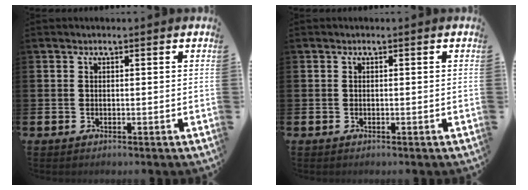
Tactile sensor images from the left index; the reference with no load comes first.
{"total": 0.0}